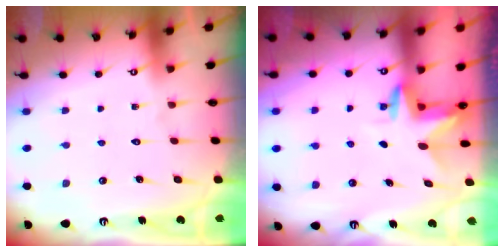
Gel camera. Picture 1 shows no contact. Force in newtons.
{"total": 3.2, "press": 3.2, "slide": 0.3}